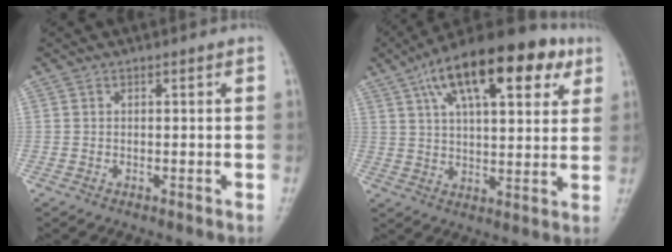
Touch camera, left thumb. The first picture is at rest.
{"total": 20.4, "force": [10.0, 8.3, 15.6], "torque": [-0.228, -0.006, 0.160]}